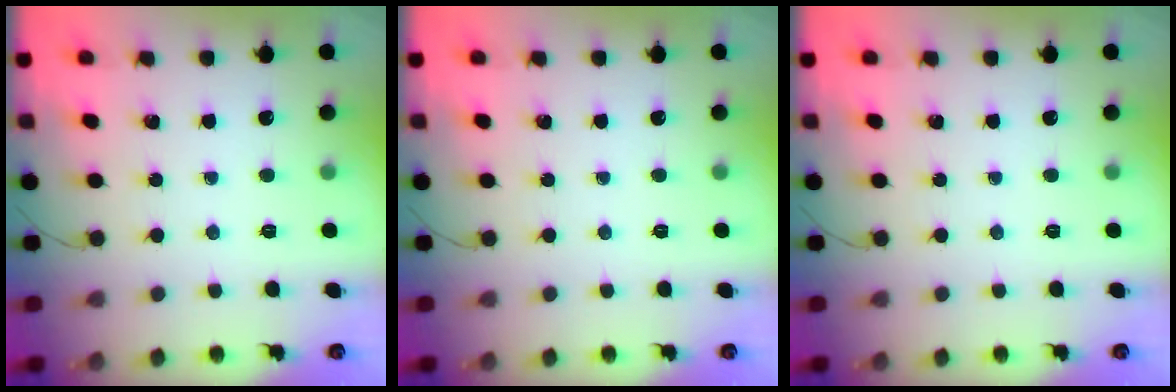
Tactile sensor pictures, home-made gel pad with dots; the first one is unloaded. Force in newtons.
{"total": 0.0}
{"total": 0.0}